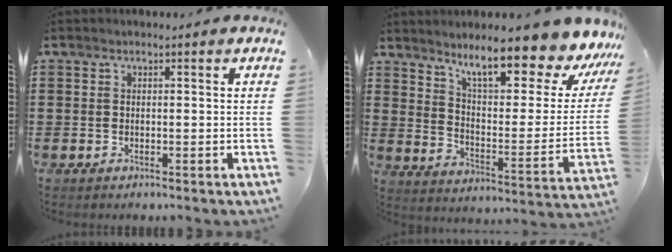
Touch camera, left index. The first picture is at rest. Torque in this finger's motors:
{"motor_torque": [2.14, 0.00, 0.53, 0.21]}